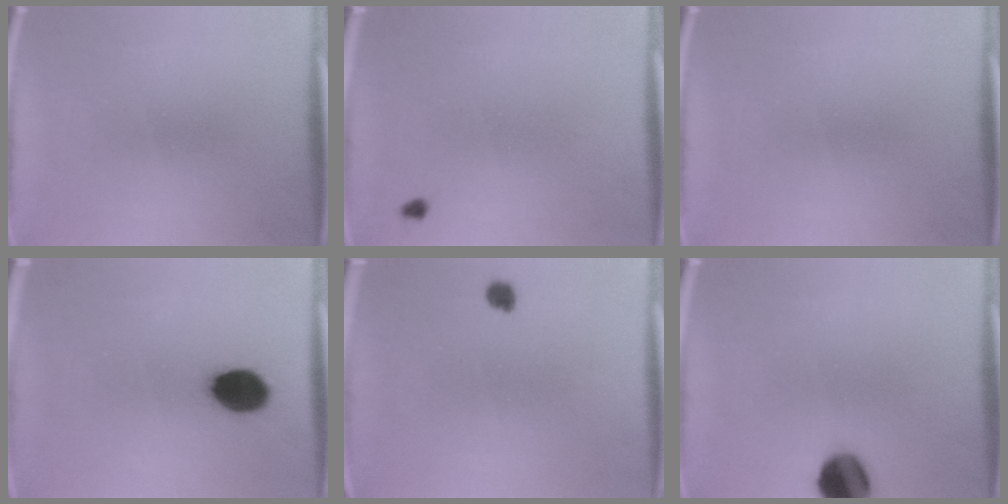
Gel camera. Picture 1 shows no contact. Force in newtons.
{"total": 0.7}
{"total": 0.0}
{"total": 9.8}
{"total": 1.8}
{"total": 9.8}